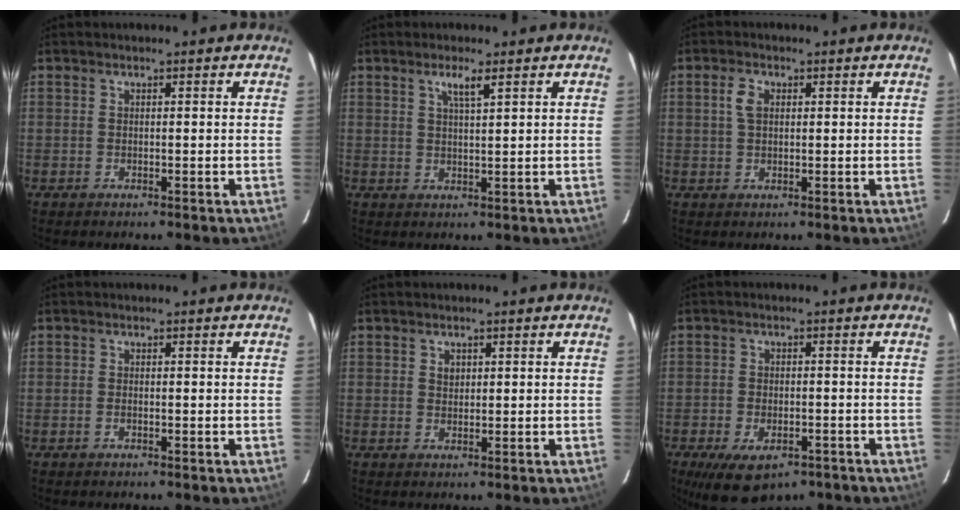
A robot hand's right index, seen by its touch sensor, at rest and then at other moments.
{"total": 2.9, "force": [1.7, 0.1, 2.3], "torque": [-0.042, 0.001, 0.032]}
{"total": 3.0, "force": [0.8, 1.9, 2.1], "torque": [-0.042, 0.008, 0.015]}
{"total": 0.7, "force": [-0.3, 0.3, 0.5], "torque": [-0.011, 0.000, -0.007]}
{"total": 1.4, "force": [0.5, 1.2, 0.5], "torque": [-0.006, 0.005, 0.009]}
{"total": 10.9, "force": [-6.8, 5.5, 6.6], "torque": [-0.135, -0.024, -0.100]}